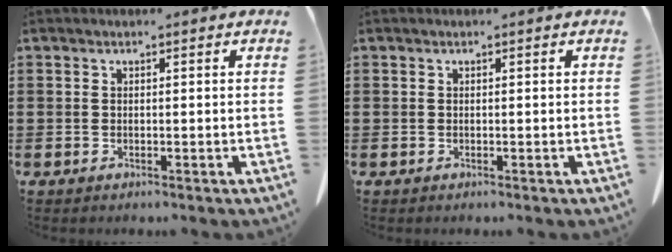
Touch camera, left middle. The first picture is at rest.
{"total": 0.0}